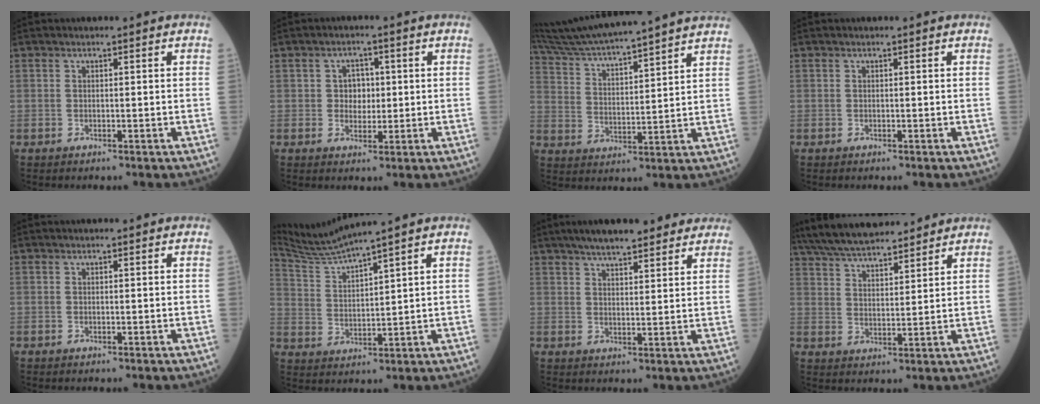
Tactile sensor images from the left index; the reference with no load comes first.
{"total": 3.2, "force": [0.3, 2.5, 2.0], "torque": [-0.027, 0.007, 0.005]}
{"total": 20.2, "force": [18.4, -0.7, 8.4], "torque": [-0.159, 0.005, 0.284]}
{"total": 0.0}
{"total": 0.0}
{"total": 6.9, "force": [6.3, -2.3, 1.8], "torque": [-0.054, -0.005, 0.137]}
{"total": 12.2, "force": [10.0, 2.6, 6.4], "torque": [-0.092, 0.029, 0.139]}
{"total": 14.7, "force": [13.1, 2.6, 6.1], "torque": [-0.117, 0.034, 0.221]}